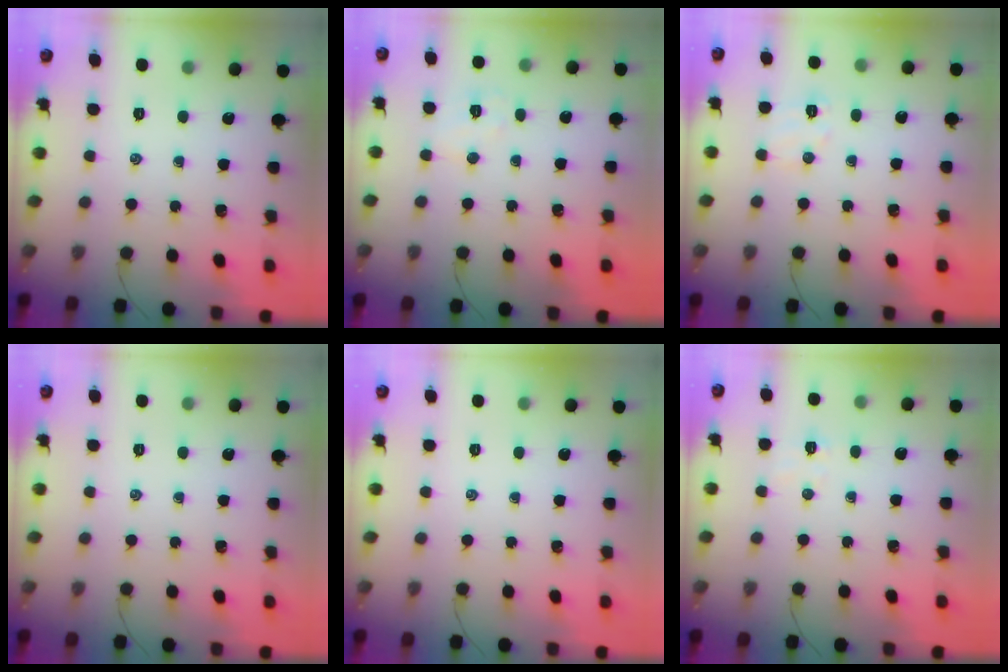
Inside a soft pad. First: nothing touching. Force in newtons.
{"total": 5.4, "press": 5.4, "slide": 0.9}
{"total": 7.0, "press": 6.9, "slide": 1.2}
{"total": 0.0}
{"total": 0.0}
{"total": 4.4, "press": 4.2, "slide": 1.0}